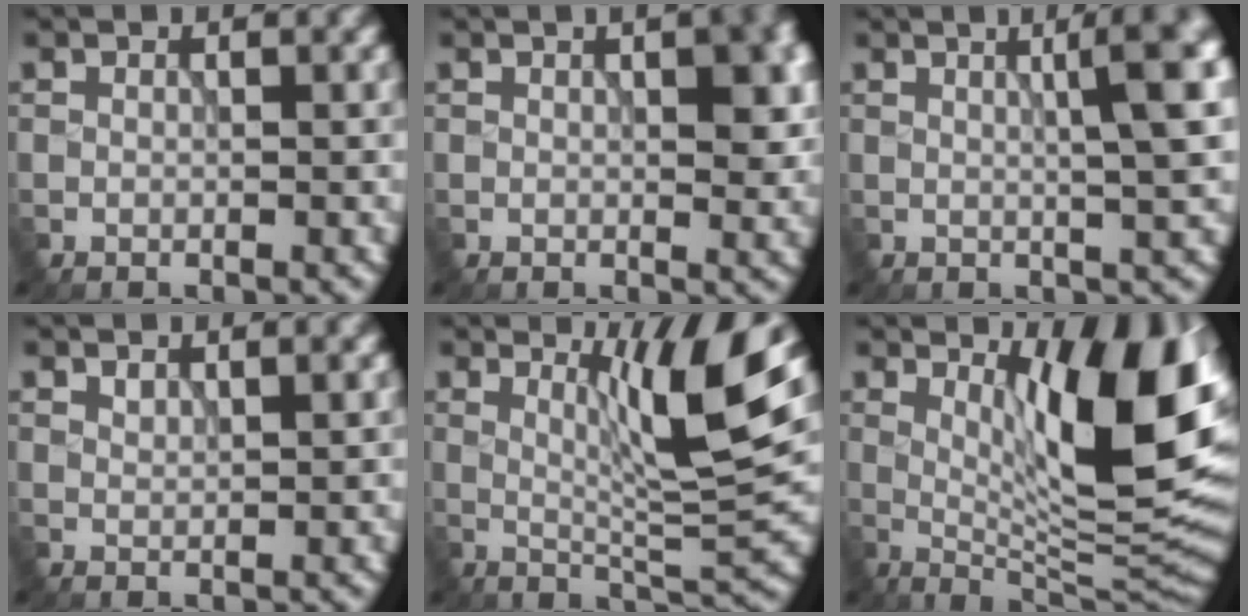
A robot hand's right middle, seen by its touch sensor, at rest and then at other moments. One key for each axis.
{"total": 4.8, "fx": 1.0, "fy": 2.0, "fz": 4.3, "tx": -0.044, "ty": 0.004, "tz": 0.018}
{"total": 5.8, "fx": 1.4, "fy": 1.0, "fz": 5.5, "tx": -0.052, "ty": 0.019, "tz": 0.020}
{"total": 0.8, "fx": 0.8, "fy": 0.0, "fz": 0.1, "tx": -0.006, "ty": 0.001, "tz": 0.016}
{"total": 7.3, "fx": 2.6, "fy": 0.8, "fz": 6.8, "tx": -0.108, "ty": -0.005, "tz": 0.046}
{"total": 12.6, "fx": 3.2, "fy": 3.5, "fz": 11.6, "tx": -0.165, "ty": -0.005, "tz": 0.054}